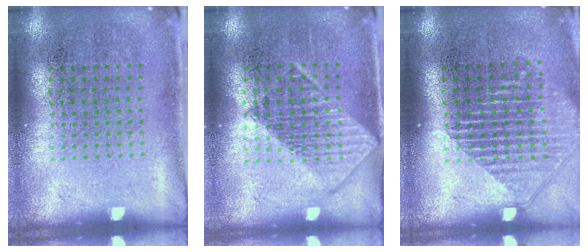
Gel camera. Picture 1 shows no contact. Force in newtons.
{"total": 1.3, "press": 1.3, "slide": 0.1}
{"total": 1.5, "press": 1.4, "slide": 0.6}